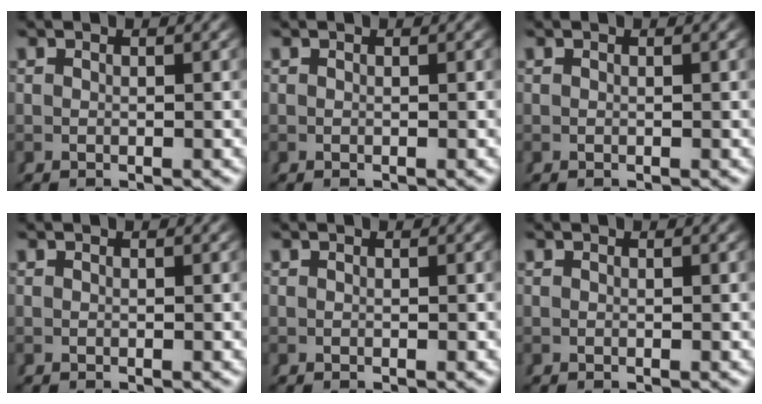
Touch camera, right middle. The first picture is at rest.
{"total": 0.0}
{"total": 0.0}
{"total": 0.0}
{"total": 0.0}
{"total": 0.0}